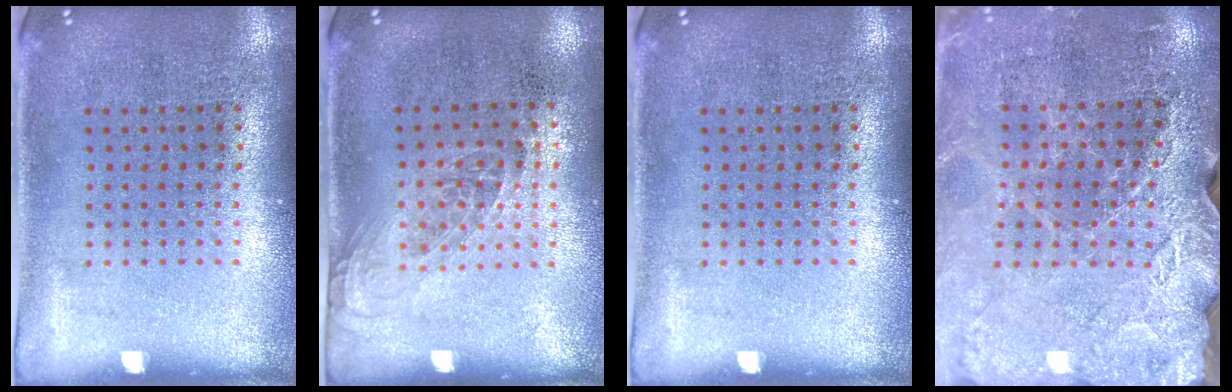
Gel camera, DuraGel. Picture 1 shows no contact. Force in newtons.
{"total": 1.2, "press": 1.0, "slide": 0.7}
{"total": 0.0}
{"total": 3.0, "press": 3.0, "slide": 0.1}